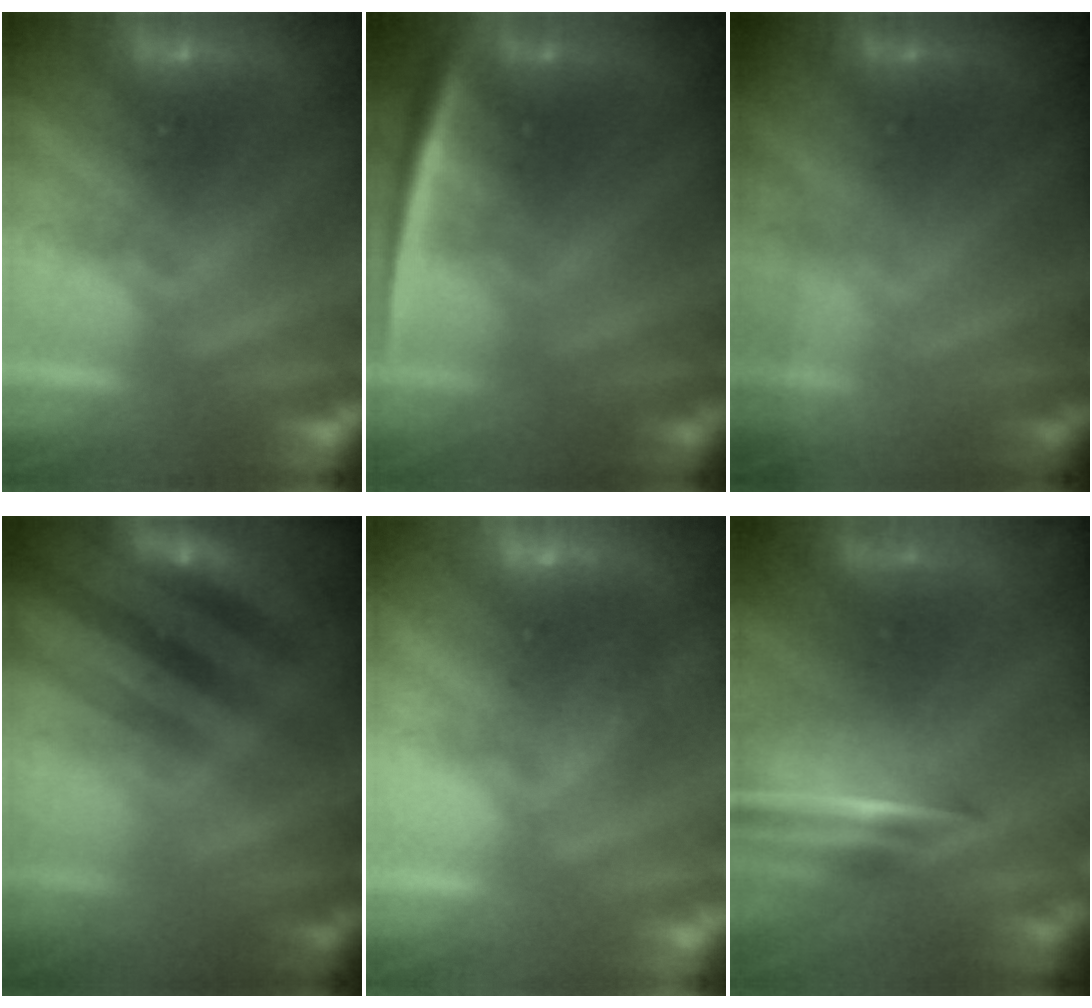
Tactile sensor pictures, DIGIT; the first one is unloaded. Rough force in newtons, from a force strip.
{"total": 2.3}
{"total": 1.7}
{"total": 3.0}
{"total": 2.7}
{"total": 6.9}